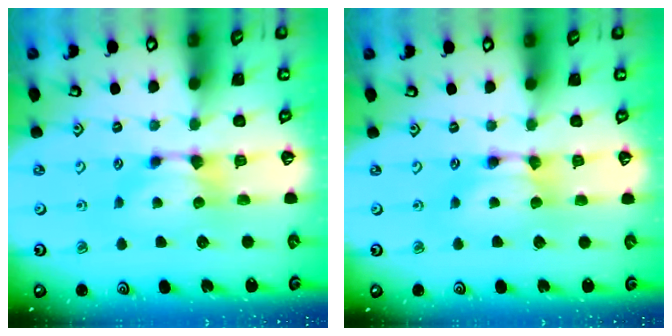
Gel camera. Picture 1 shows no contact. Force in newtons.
{"total": 1.8, "press": 1.8, "slide": 0.2}